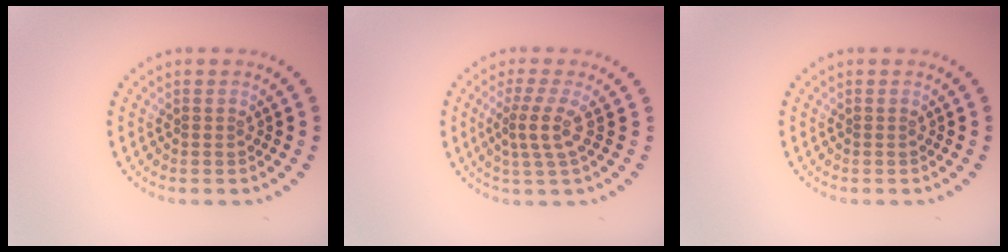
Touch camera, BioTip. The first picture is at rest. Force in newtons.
{"total": 2.5, "press": 1.8, "slide": 1.8}
{"total": 0.0}